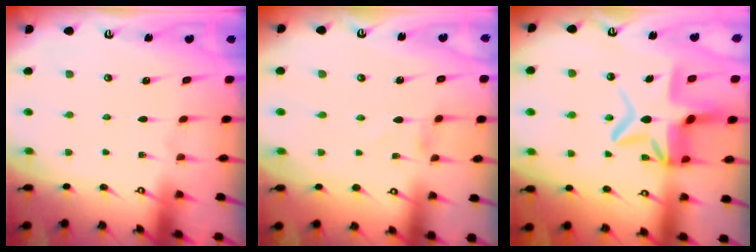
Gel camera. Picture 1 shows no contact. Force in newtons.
{"total": 0.6, "press": 0.6, "slide": 0.2}
{"total": 12.5, "press": 12.4, "slide": 1.9}